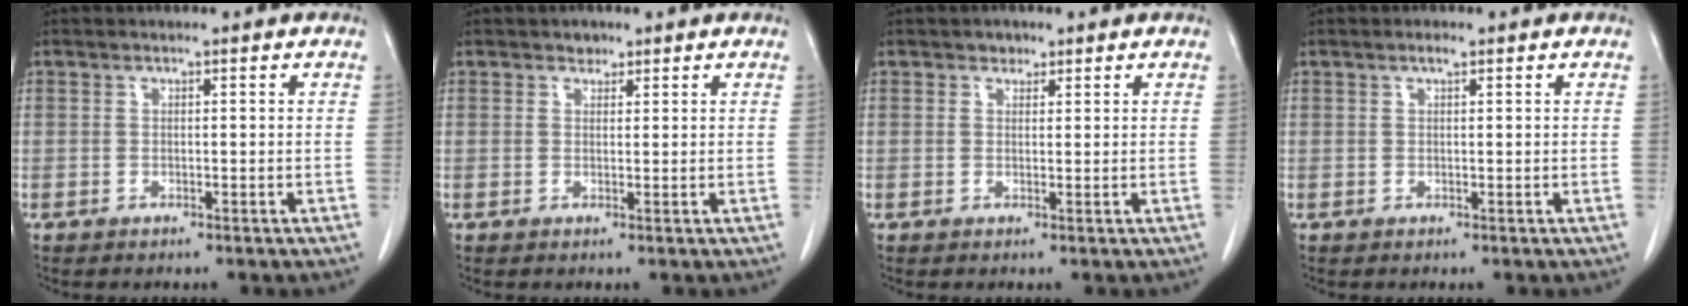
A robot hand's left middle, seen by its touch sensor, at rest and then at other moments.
{"total": 1.3, "force": [1.0, 0.8, 0.2], "torque": [0.000, -0.003, 0.013]}
{"total": 1.4, "force": [1.0, 1.0, 0.3], "torque": [-0.001, -0.002, 0.013]}
{"total": 0.9, "force": [0.6, 0.1, 0.6], "torque": [-0.014, -0.001, 0.010]}